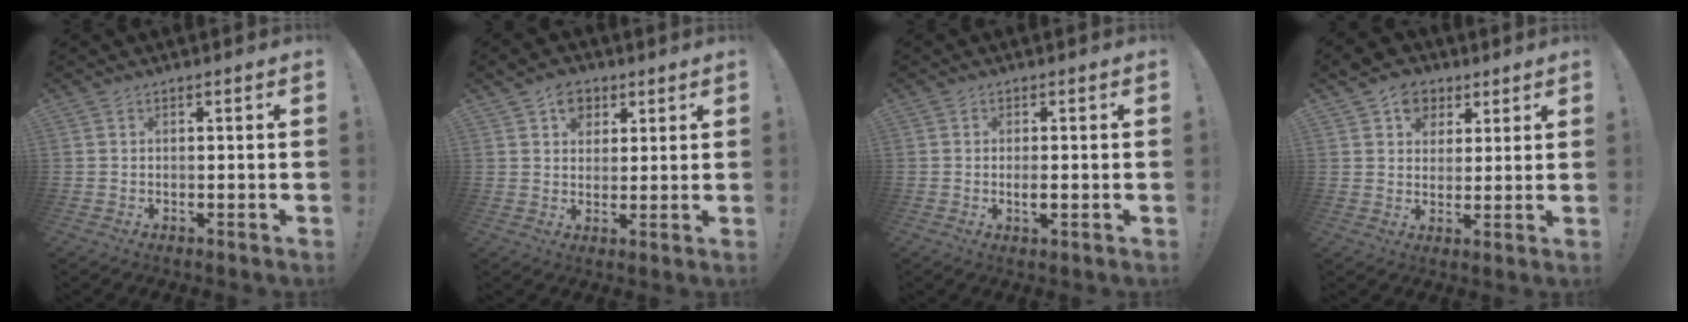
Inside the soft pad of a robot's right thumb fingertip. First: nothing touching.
{"total": 7.1, "force": [3.5, 5.6, 2.7], "torque": [-0.035, -0.012, 0.067]}
{"total": 2.2, "force": [-0.4, 0.4, 2.2], "torque": [-0.029, -0.002, -0.008]}
{"total": 9.4, "force": [4.5, 7.8, 2.7], "torque": [-0.036, -0.024, 0.090]}